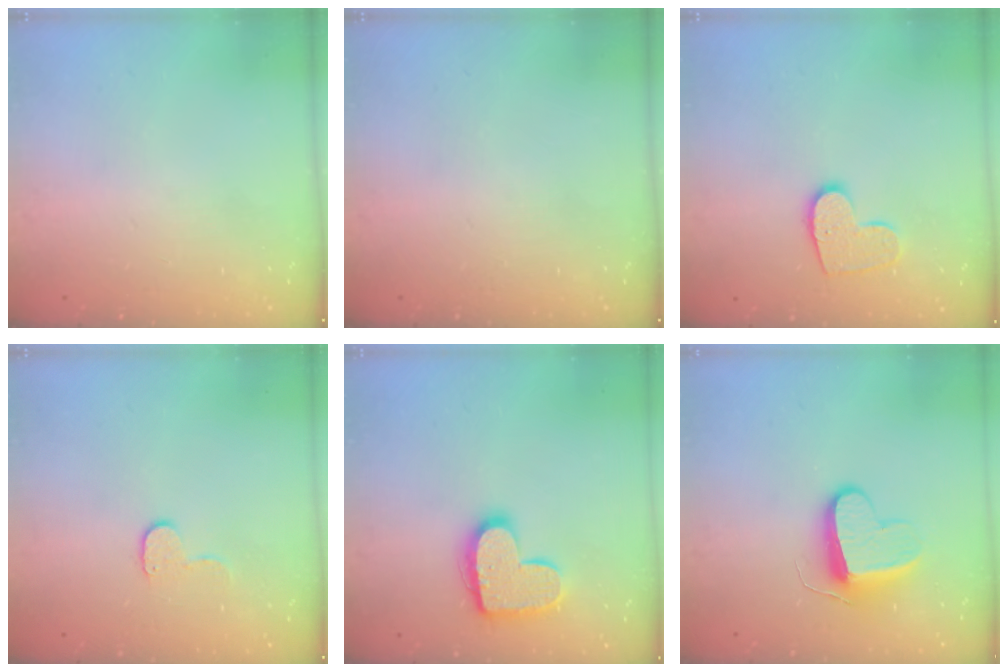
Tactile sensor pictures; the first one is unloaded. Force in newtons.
{"total": 0.0}
{"total": 10.9, "press": 10.9, "slide": 0.5}
{"total": 5.5, "press": 5.5, "slide": 0.5}
{"total": 14.6, "press": 14.6, "slide": 0.8}
{"total": 10.3, "press": 10.2, "slide": 1.2}